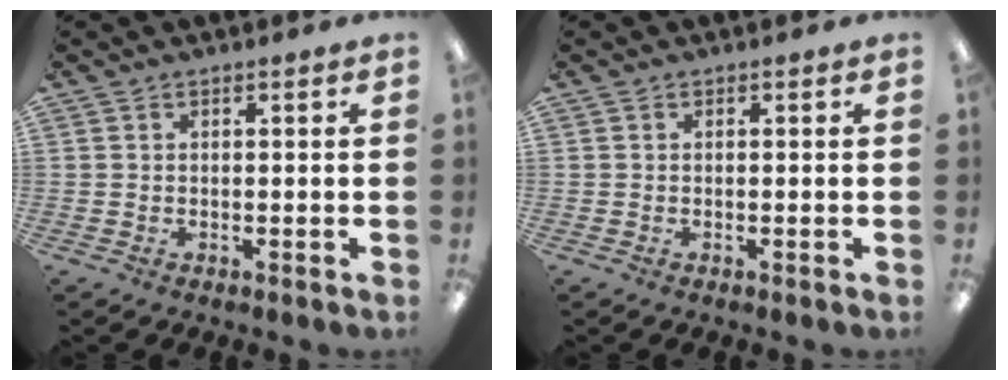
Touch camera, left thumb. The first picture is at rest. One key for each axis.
{"total": 0.0}